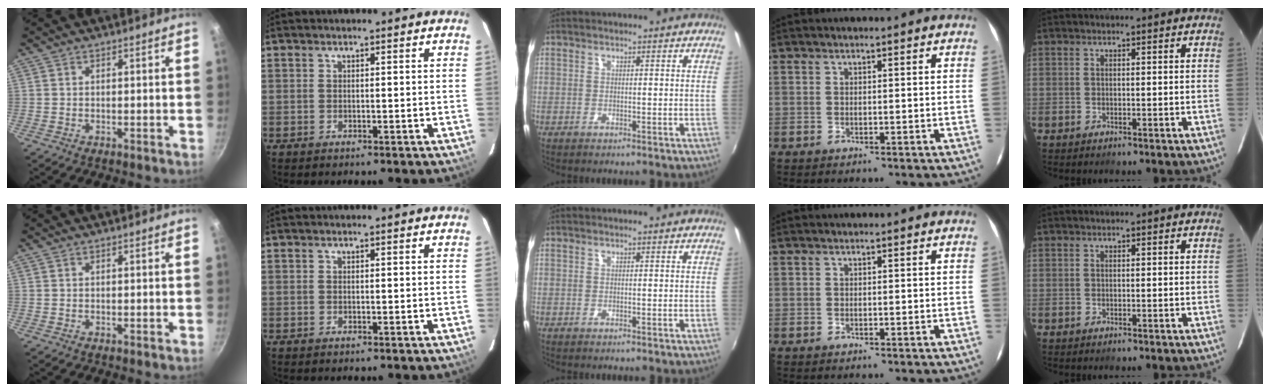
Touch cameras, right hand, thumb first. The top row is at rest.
{}